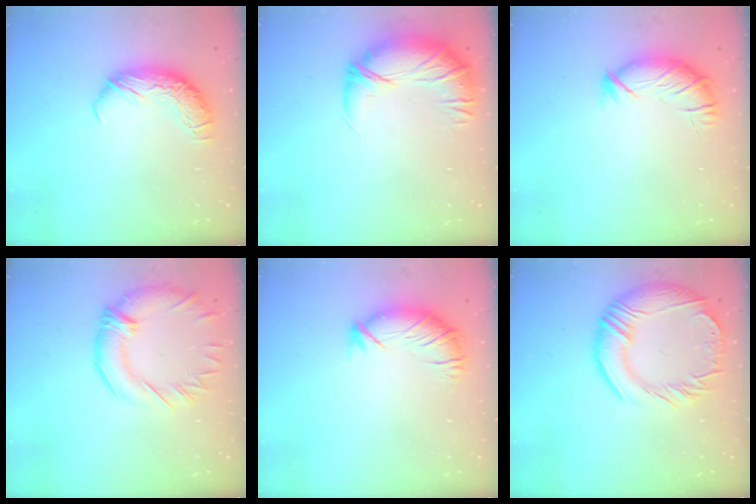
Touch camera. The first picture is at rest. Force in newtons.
{"total": 2.7, "press": 1.3, "slide": 2.3}
{"total": 3.5, "press": 3.4, "slide": 0.9}
{"total": 4.3, "press": 3.8, "slide": 2.1}
{"total": 2.8, "press": 2.0, "slide": 1.9}
{"total": 8.8, "press": 8.3, "slide": 3.1}